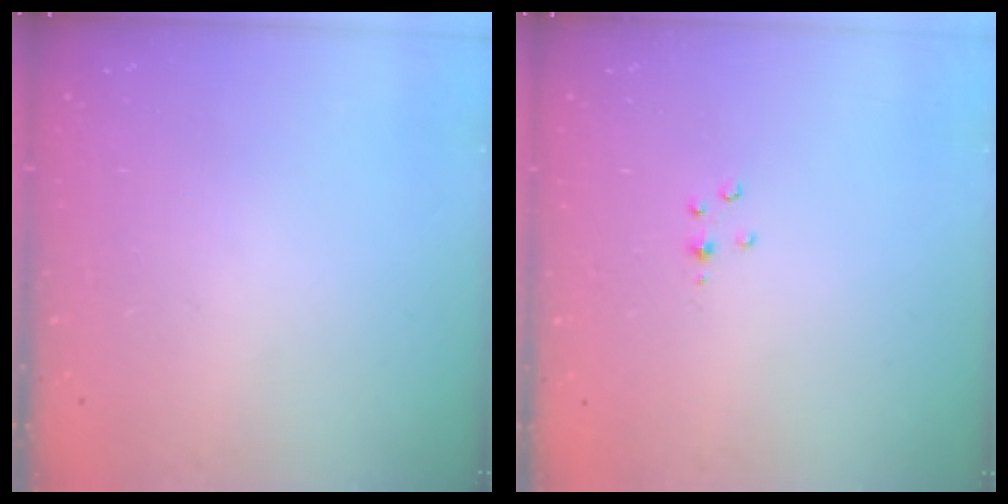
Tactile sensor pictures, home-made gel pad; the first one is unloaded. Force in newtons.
{"total": 2.0, "press": 2.0, "slide": 0.3}